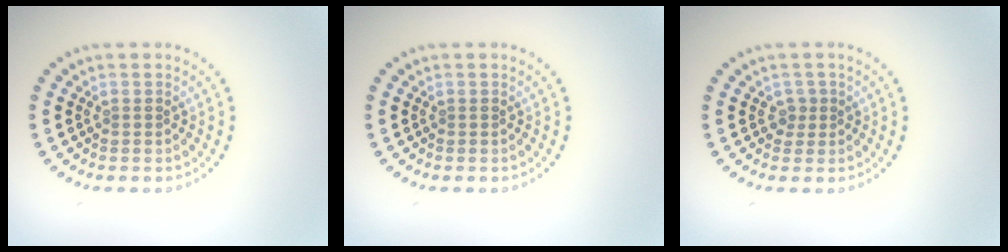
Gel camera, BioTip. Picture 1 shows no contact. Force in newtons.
{"total": 0.0}
{"total": 1.2, "press": 0.9, "slide": 0.8}